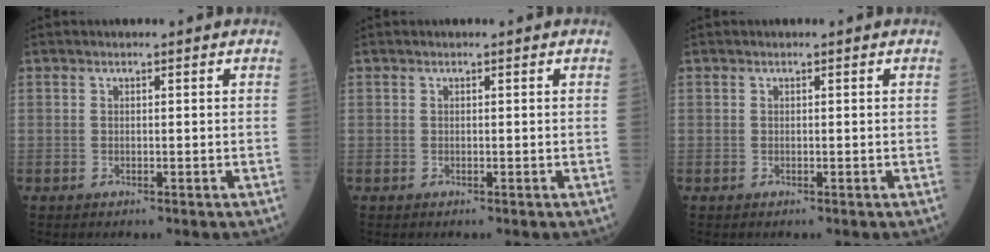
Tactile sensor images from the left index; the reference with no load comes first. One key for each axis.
{"total": 0.0}
{"total": 0.0}